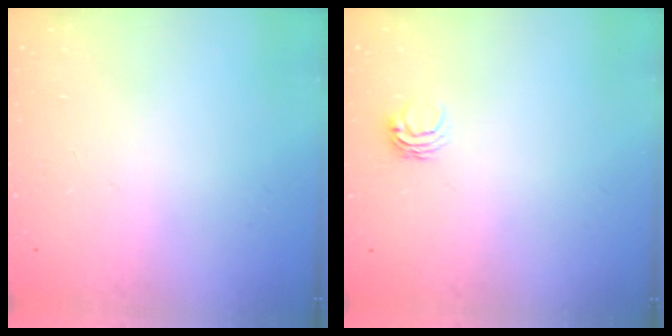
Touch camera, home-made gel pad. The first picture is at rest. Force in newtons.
{"total": 4.9, "press": 4.9, "slide": 0.3}